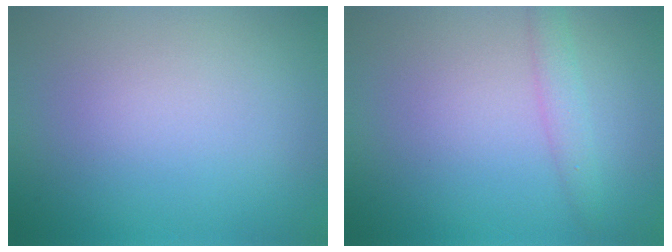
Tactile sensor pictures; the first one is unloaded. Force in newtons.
{"total": 1.8, "press": 1.8, "slide": 0.0}